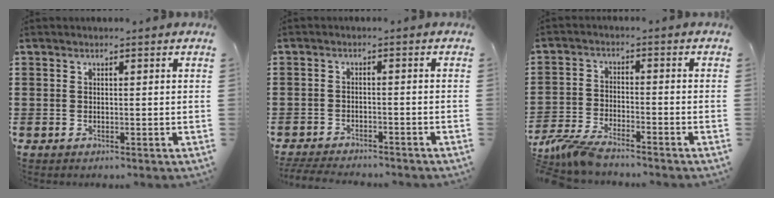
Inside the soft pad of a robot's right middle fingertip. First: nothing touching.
{"total": 3.1, "force": [-3.1, 0.2, 0.5], "torque": [-0.018, -0.004, -0.066]}
{"total": 5.1, "force": [-4.8, 0.4, 1.8], "torque": [-0.059, -0.014, -0.099]}